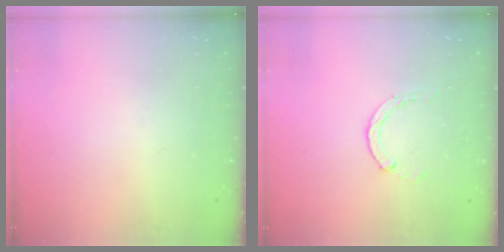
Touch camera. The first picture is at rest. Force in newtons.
{"total": 1.1, "press": 1.1, "slide": 0.2}